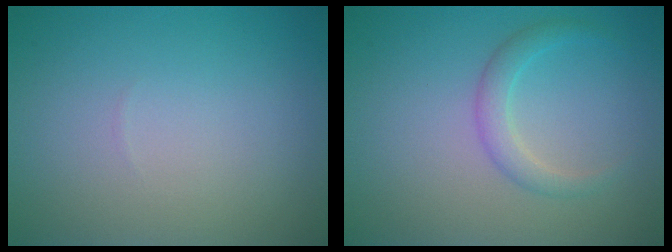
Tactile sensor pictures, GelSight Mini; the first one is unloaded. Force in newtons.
{"total": 1.9, "press": 1.9, "slide": 0.1}